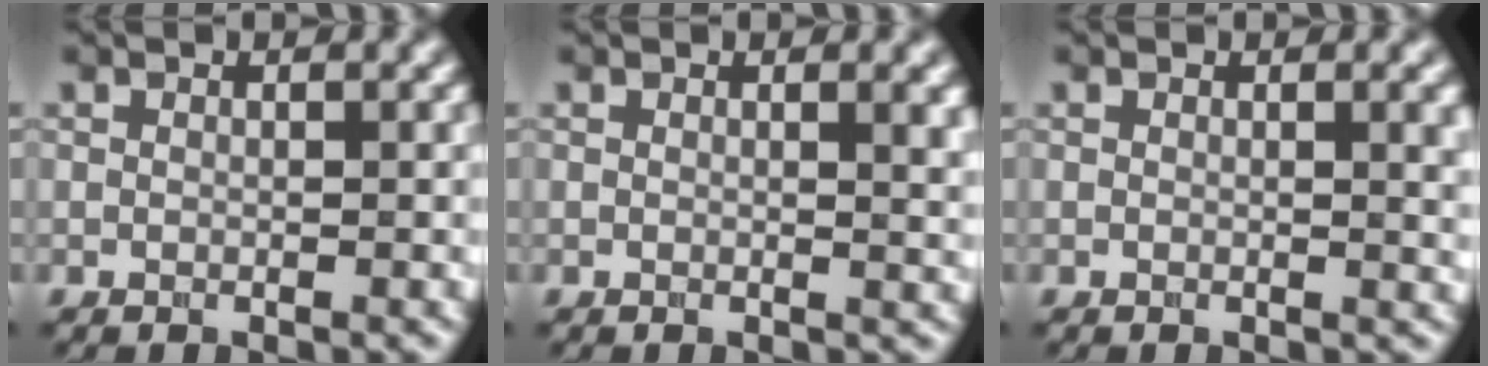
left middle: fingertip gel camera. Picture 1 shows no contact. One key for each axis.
{"total": 2.1, "fx": 0.8, "fy": 0.7, "fz": 1.8, "tx": -0.012, "ty": 0.001, "tz": 0.008}
{"total": 2.1, "fx": 0.5, "fy": 0.6, "fz": 1.9, "tx": -0.016, "ty": 0.001, "tz": 0.003}